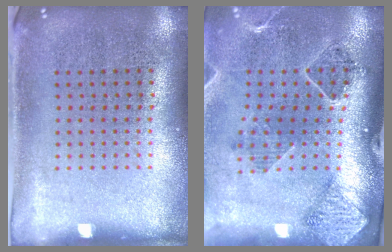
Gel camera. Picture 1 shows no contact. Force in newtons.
{"total": 1.5, "press": 1.5, "slide": 0.1}